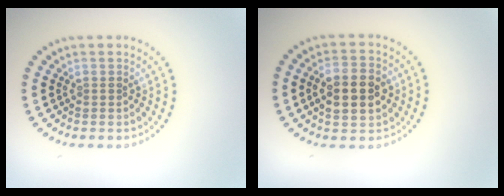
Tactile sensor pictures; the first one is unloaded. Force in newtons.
{"total": 5.0, "press": 5.0, "slide": 0.3}